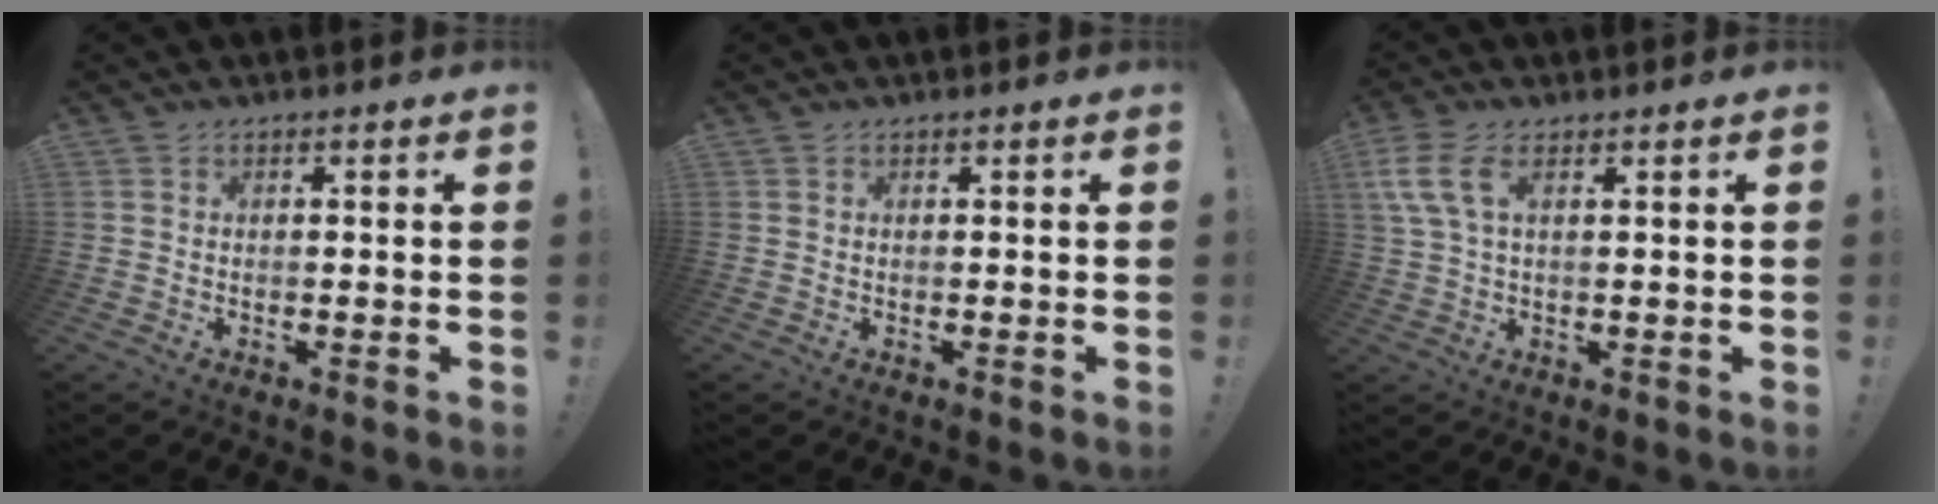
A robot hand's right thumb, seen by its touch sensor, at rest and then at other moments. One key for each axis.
{"total": 0.0}
{"total": 7.3, "fx": 2.8, "fy": 3.2, "fz": 6.0, "tx": -0.137, "ty": 0.004, "tz": 0.055}